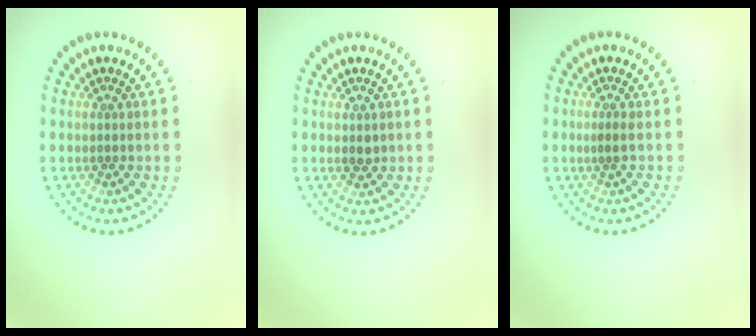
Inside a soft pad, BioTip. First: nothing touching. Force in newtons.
{"total": 0.9, "press": 0.9, "slide": 0.1}
{"total": 0.7, "press": 0.3, "slide": 0.6}